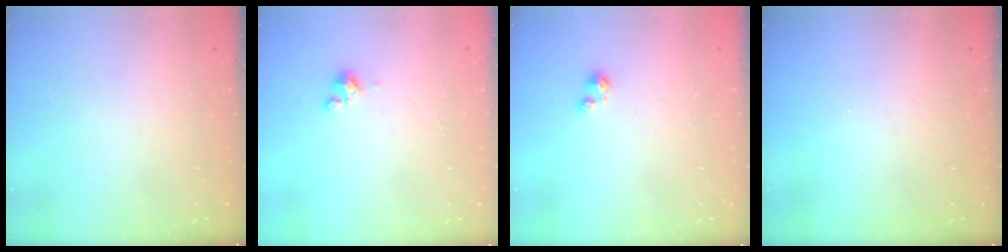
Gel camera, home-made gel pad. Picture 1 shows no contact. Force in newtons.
{"total": 1.8, "press": 1.7, "slide": 0.4}
{"total": 2.1, "press": 2.1, "slide": 0.2}
{"total": 0.0}